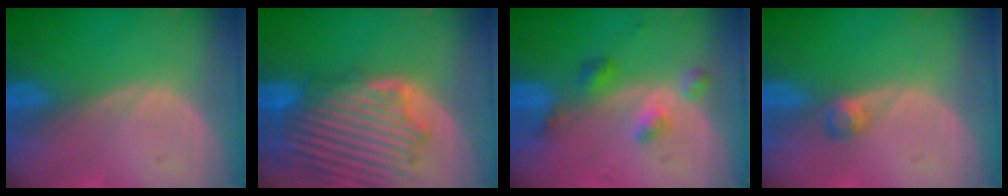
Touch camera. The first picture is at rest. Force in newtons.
{"total": 12.7, "press": 11.5, "slide": 5.3}
{"total": 4.3, "press": 4.0, "slide": 1.7}
{"total": 2.0, "press": 1.7, "slide": 1.1}